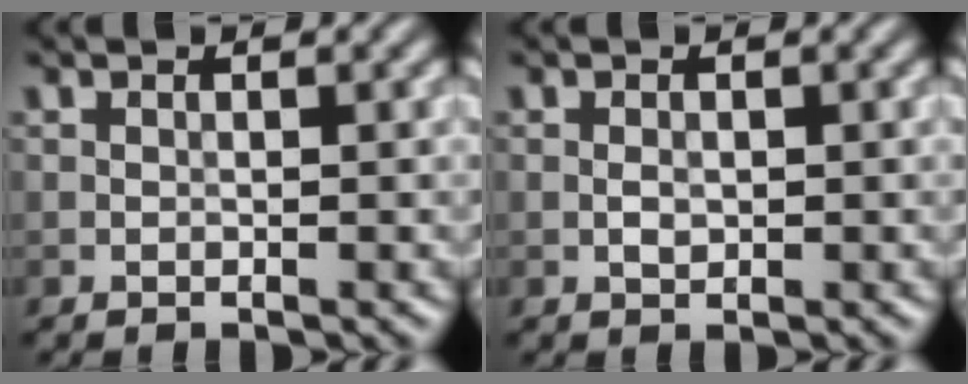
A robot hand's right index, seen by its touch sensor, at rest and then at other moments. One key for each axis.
{"total": 0.9, "fx": -0.1, "fy": 0.6, "fz": 0.7, "tx": -0.012, "ty": 0.000, "tz": -0.001}